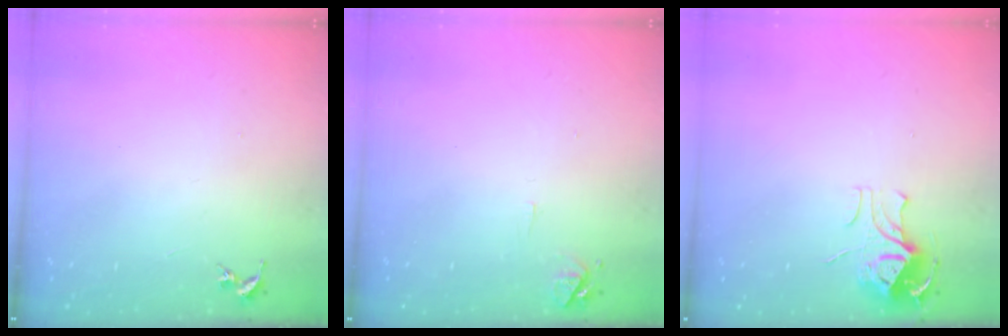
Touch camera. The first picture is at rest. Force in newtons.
{"total": 6.3, "press": 6.3, "slide": 0.7}
{"total": 8.8, "press": 8.8, "slide": 0.7}